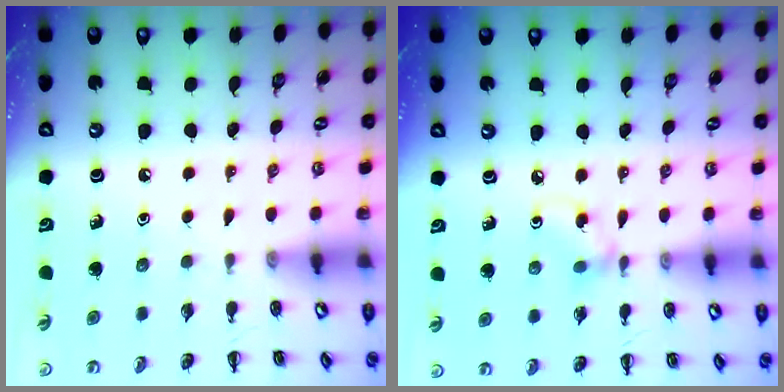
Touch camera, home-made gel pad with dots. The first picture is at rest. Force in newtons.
{"total": 4.0, "press": 3.8, "slide": 1.2}